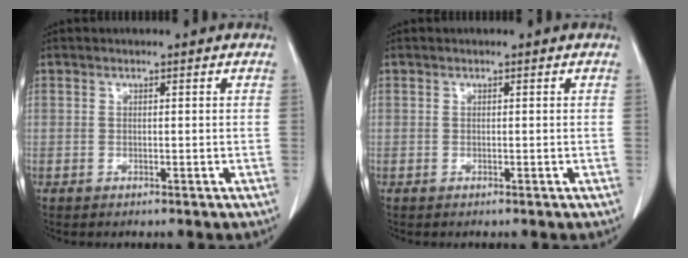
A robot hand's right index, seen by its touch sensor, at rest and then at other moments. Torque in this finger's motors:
{"motor_torque": [0.00, 0.00, 0.00, 0.00]}